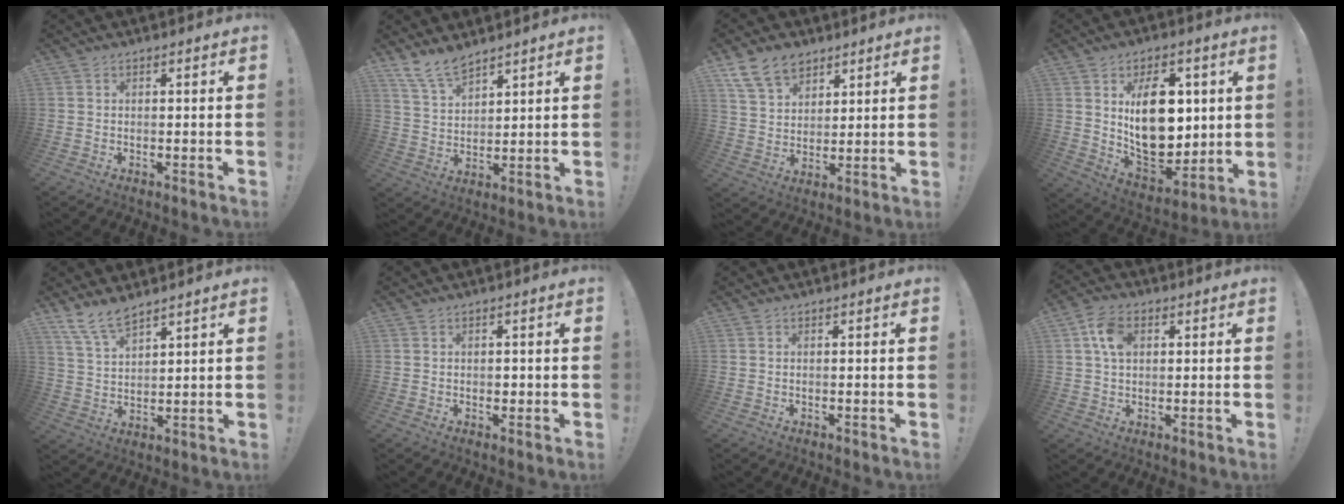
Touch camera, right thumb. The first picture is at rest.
{"total": 8.9, "force": [7.6, 3.2, 3.3], "torque": [-0.063, -0.050, 0.148]}
{"total": 12.1, "force": [7.8, 8.1, 4.6], "torque": [-0.079, -0.041, 0.153]}
{"total": 19.9, "force": [4.7, 13.1, 14.2], "torque": [-0.214, -0.038, 0.084]}
{"total": 8.0, "force": [6.7, 2.5, 3.6], "torque": [-0.071, -0.038, 0.128]}
{"total": 1.2, "force": [-0.4, 1.0, 0.5], "torque": [-0.003, 0.002, -0.008]}
{"total": 0.0}
{"total": 7.7, "force": [2.2, 5.3, 5.2], "torque": [-0.087, 0.009, 0.045]}